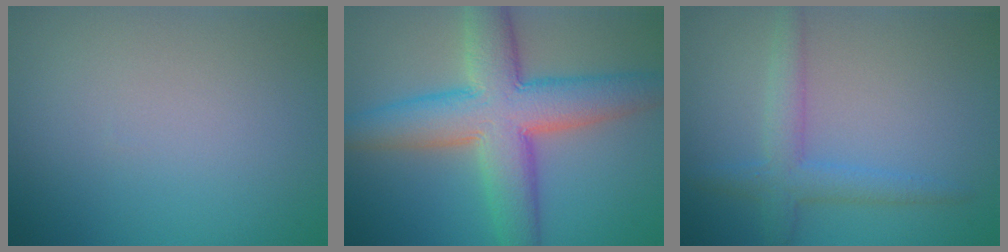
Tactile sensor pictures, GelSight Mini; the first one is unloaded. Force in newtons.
{"total": 9.5, "press": 9.5, "slide": 0.4}
{"total": 3.2, "press": 3.2, "slide": 0.1}